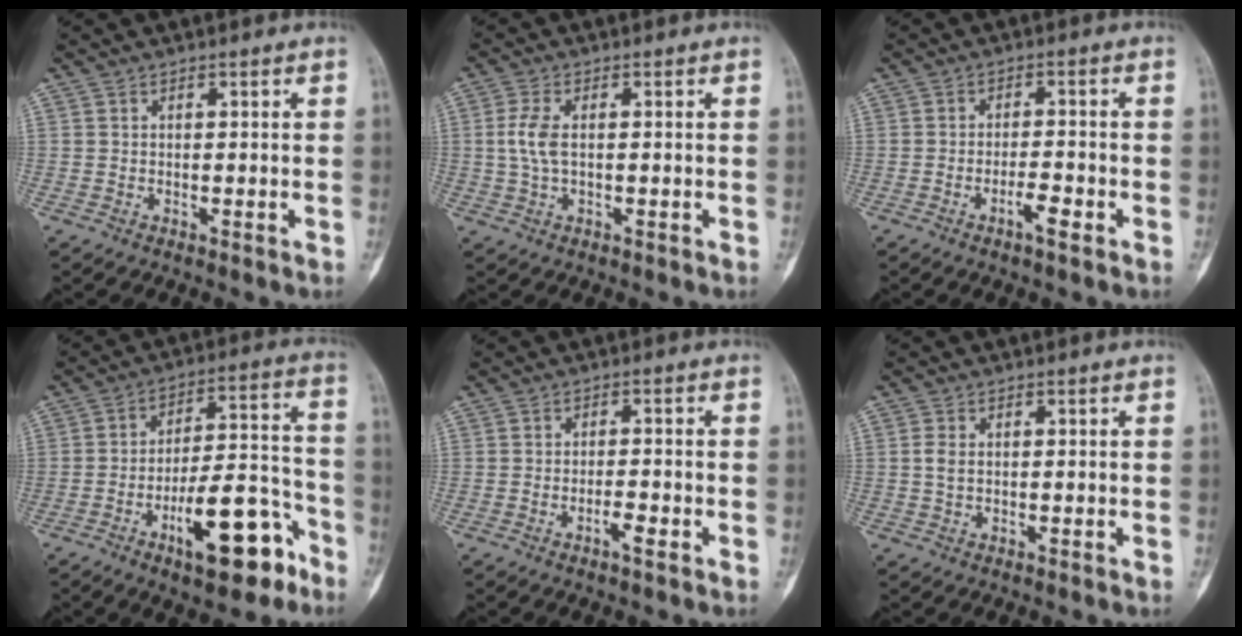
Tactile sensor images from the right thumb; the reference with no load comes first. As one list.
[{"total": 4.6, "force": [0.2, 2.4, 4.0], "torque": [-0.095, 0.006, 0.000]}, {"total": 3.9, "force": [-2.0, 1.0, 3.2], "torque": [-0.056, 0.012, -0.037]}, {"total": 16.4, "force": [-8.7, 6.1, 12.4], "torque": [-0.171, 0.072, -0.131]}, {"total": 2.8, "force": [-1.4, 0.7, 2.3], "torque": [-0.041, 0.006, -0.027]}, {"total": 2.0, "force": [0.2, 1.3, 1.5], "torque": [-0.029, 0.002, 0.001]}]